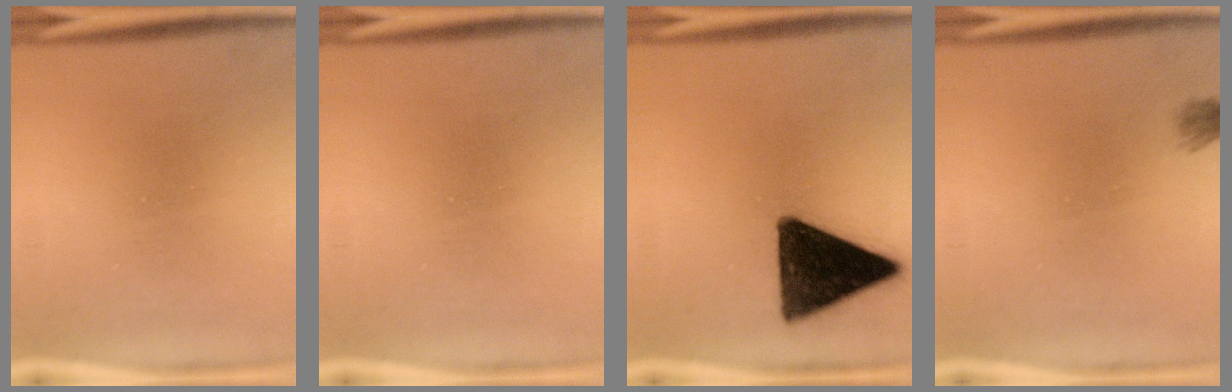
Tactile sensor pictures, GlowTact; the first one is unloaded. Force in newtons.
{"total": 0.0}
{"total": 15.6}
{"total": 1.9}